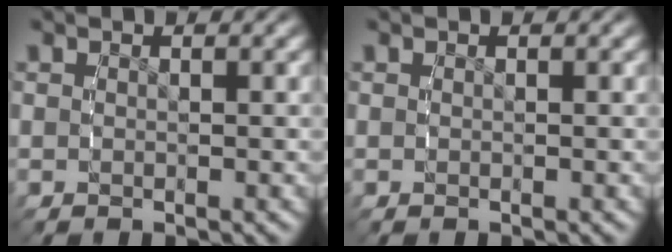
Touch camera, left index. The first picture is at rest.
{"total": 0.0}